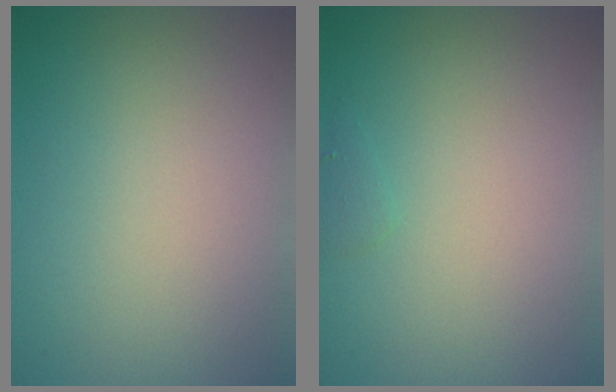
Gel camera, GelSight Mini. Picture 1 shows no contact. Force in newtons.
{"total": 0.6, "press": 0.5, "slide": 0.0}